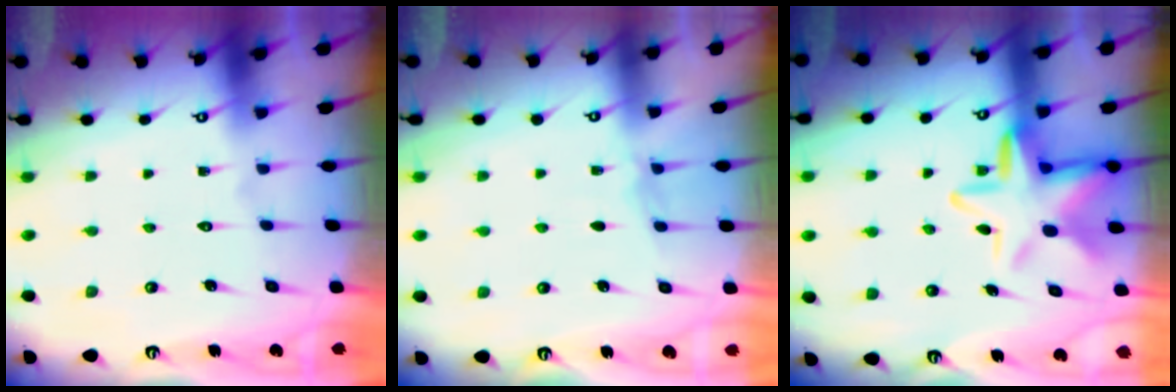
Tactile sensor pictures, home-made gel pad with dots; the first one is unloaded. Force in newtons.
{"total": 3.2, "press": 3.1, "slide": 0.5}
{"total": 12.6, "press": 12.4, "slide": 2.3}